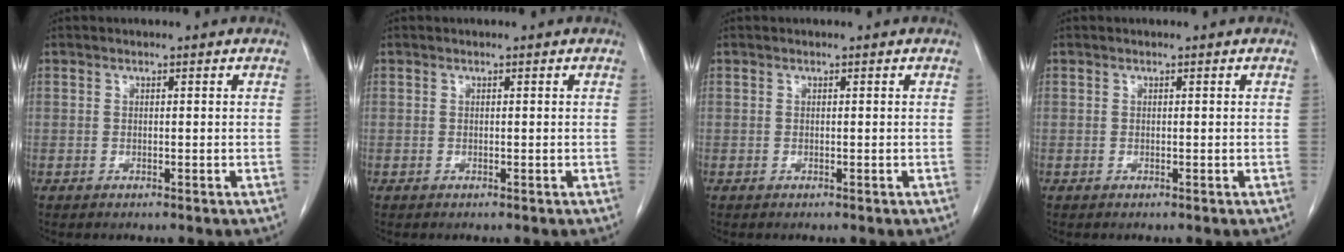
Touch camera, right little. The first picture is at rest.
{"total": 0.0}
{"total": 0.0}
{"total": 0.0}